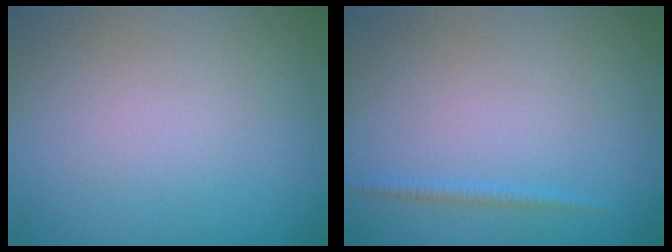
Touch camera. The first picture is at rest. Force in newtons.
{"total": 0.8, "press": 0.8, "slide": 0.1}